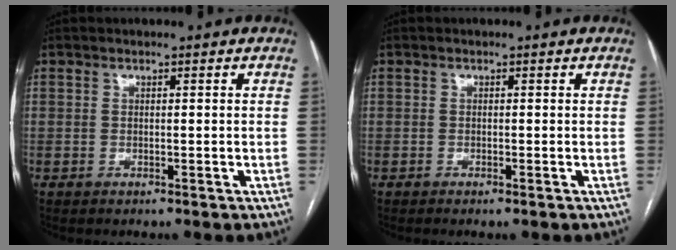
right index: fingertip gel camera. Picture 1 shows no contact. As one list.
[{"total": 0.8, "force": [-0.6, 0.0, 0.6], "torque": [-0.011, -0.001, -0.009]}]